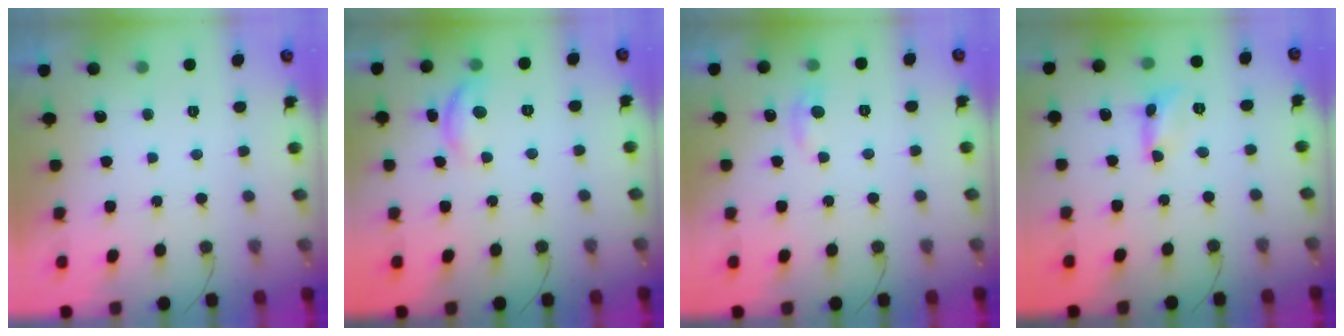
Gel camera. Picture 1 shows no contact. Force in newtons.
{"total": 8.5, "press": 8.4, "slide": 0.6}
{"total": 5.5, "press": 5.4, "slide": 0.7}
{"total": 3.6, "press": 3.6, "slide": 0.4}